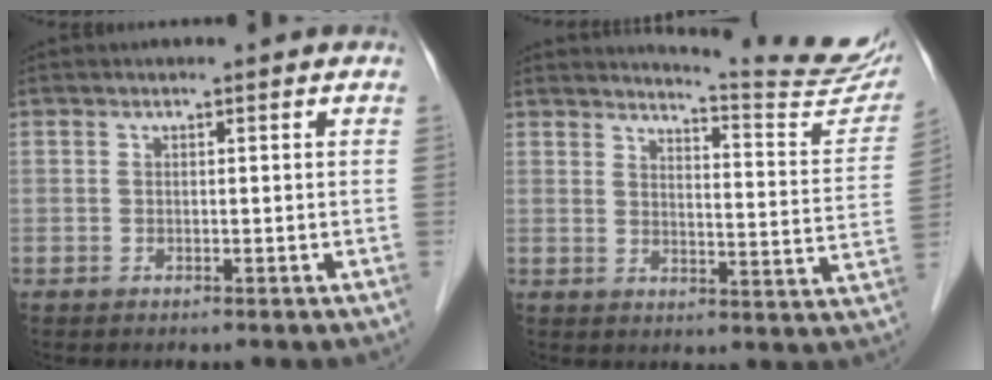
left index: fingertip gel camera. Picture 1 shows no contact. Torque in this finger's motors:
{"motor_torque": [0.45, -0.77, 0.01, 0.01]}